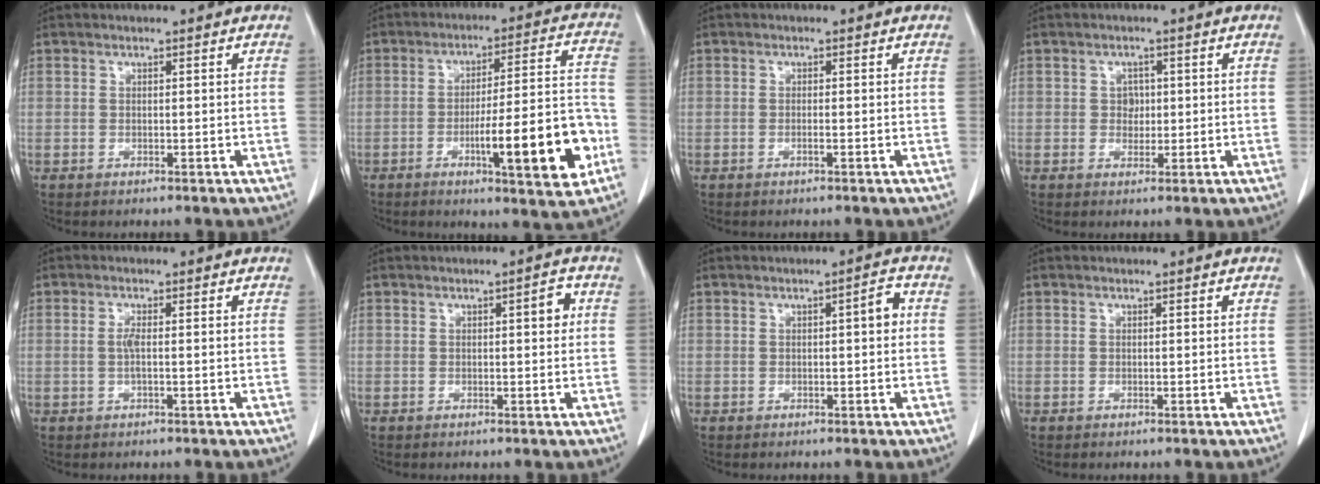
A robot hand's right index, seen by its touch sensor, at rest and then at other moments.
{"total": 15.8, "force": [-5.5, 1.8, 14.7], "torque": [-0.212, 0.005, -0.076]}
{"total": 0.7, "force": [-0.3, -0.1, 0.6], "torque": [-0.011, 0.001, -0.005]}
{"total": 2.1, "force": [0.2, 1.7, 1.1], "torque": [-0.011, 0.003, 0.004]}
{"total": 1.7, "force": [0.0, 0.1, 1.7], "torque": [-0.037, 0.001, -0.001]}
{"total": 2.3, "force": [0.6, 0.5, 2.2], "torque": [-0.029, 0.004, 0.007]}
{"total": 2.5, "force": [0.4, 0.4, 2.4], "torque": [-0.034, 0.006, 0.005]}
{"total": 0.0}